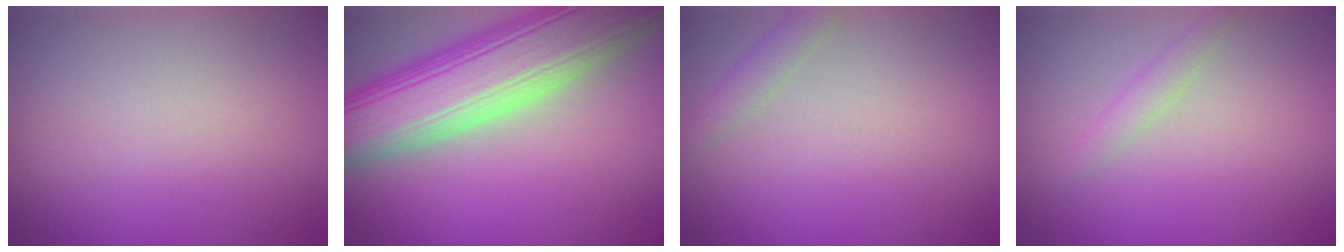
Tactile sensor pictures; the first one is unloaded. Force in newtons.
{"total": 12.1, "press": 12.1, "slide": 0.7}
{"total": 1.5, "press": 1.5, "slide": 0.1}
{"total": 1.3, "press": 1.3, "slide": 0.0}